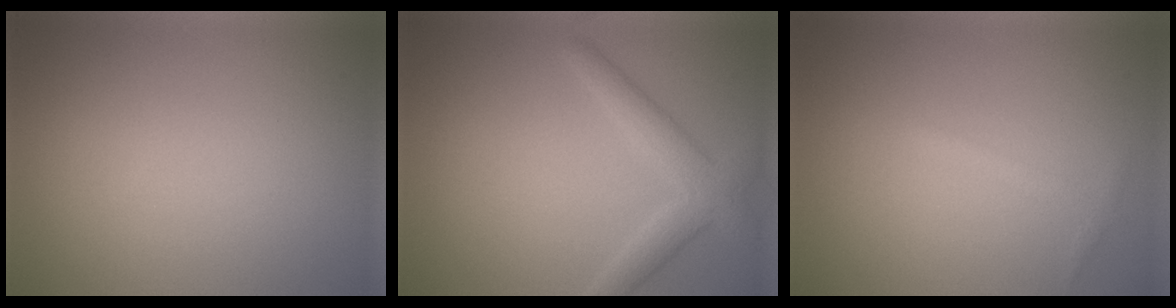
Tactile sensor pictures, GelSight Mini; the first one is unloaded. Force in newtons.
{"total": 3.1, "press": 3.1, "slide": 0.1}
{"total": 0.9, "press": 0.9, "slide": 0.1}